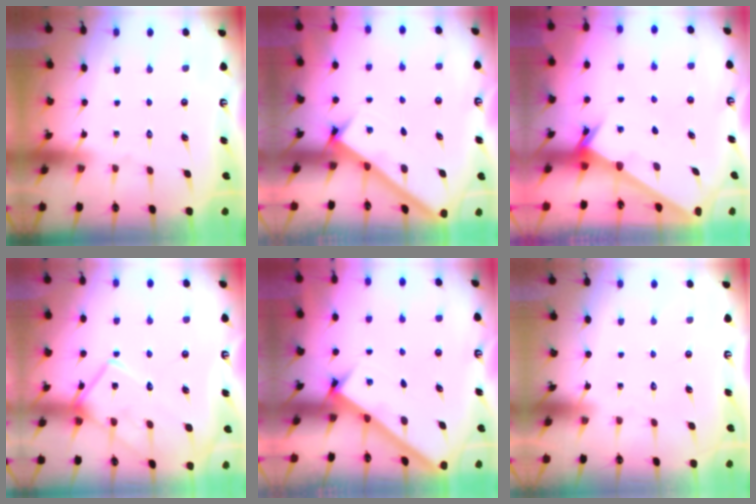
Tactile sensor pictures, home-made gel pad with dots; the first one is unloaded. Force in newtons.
{"total": 2.7, "press": 2.7, "slide": 0.3}
{"total": 2.3, "press": 2.3, "slide": 0.2}
{"total": 14.0, "press": 13.9, "slide": 1.1}
{"total": 2.8, "press": 2.7, "slide": 0.3}
{"total": 1.7, "press": 1.6, "slide": 0.1}